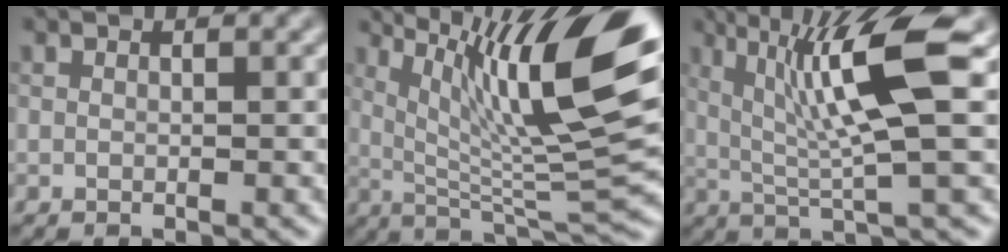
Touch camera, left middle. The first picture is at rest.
{"total": 14.0, "force": [5.1, 2.7, 12.8], "torque": [-0.203, 0.011, 0.094]}
{"total": 8.5, "force": [2.3, 1.3, 8.1], "torque": [-0.140, 0.004, 0.040]}